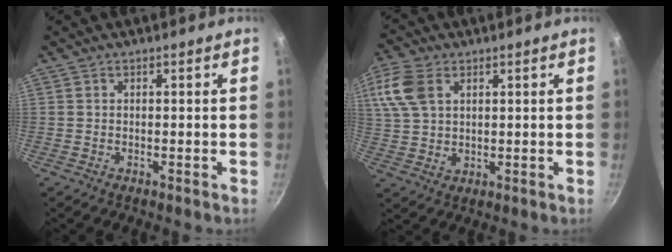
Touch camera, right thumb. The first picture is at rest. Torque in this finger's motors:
{"motor_torque": [-0.27, 0.33, -0.03, 0.08, 0.08]}